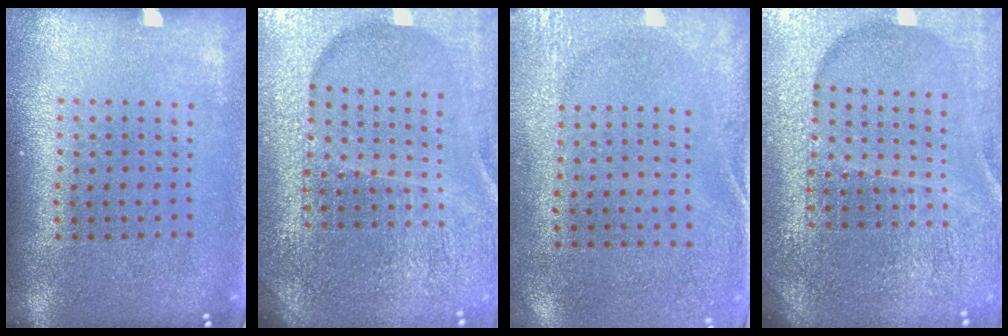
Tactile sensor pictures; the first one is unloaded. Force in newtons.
{"total": 5.2, "press": 4.8, "slide": 2.2}
{"total": 2.8, "press": 2.2, "slide": 1.7}
{"total": 5.2, "press": 4.8, "slide": 2.2}